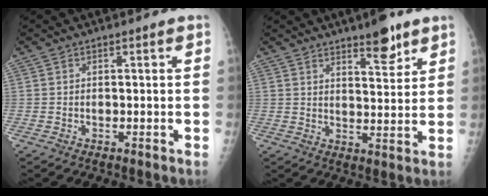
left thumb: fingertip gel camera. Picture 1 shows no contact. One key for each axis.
{"total": 7.1, "fx": 5.0, "fy": 2.2, "fz": 4.6, "tx": -0.049, "ty": -0.035, "tz": 0.074}